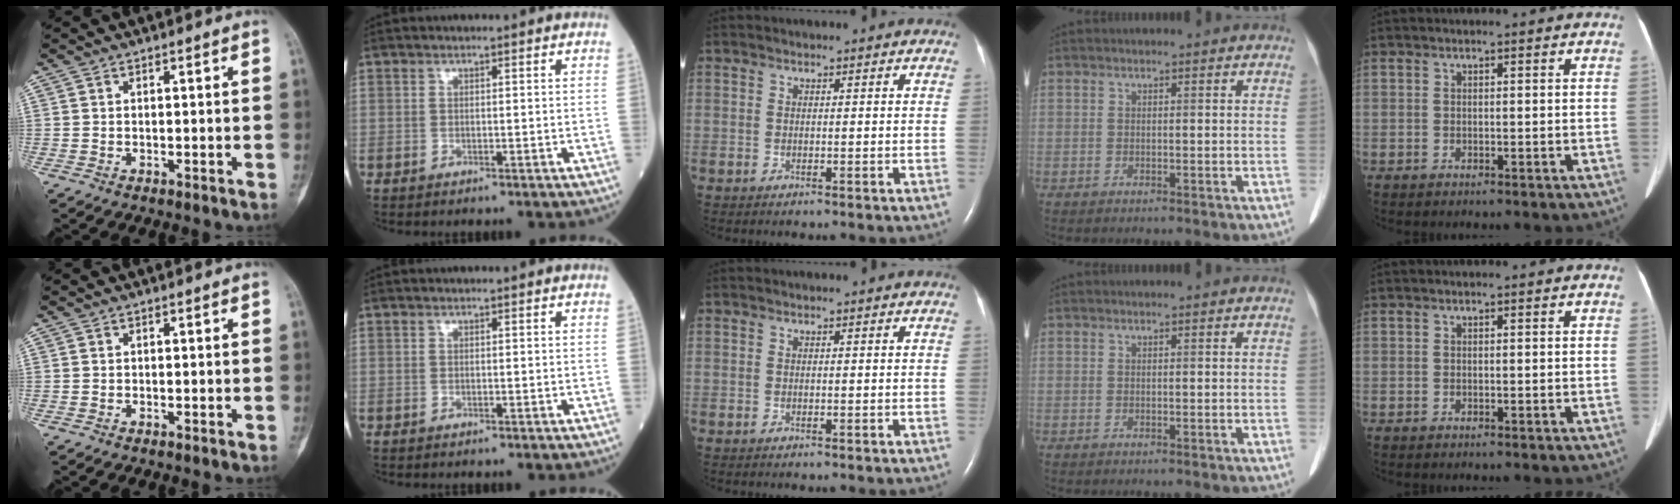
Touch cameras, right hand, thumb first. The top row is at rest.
{}